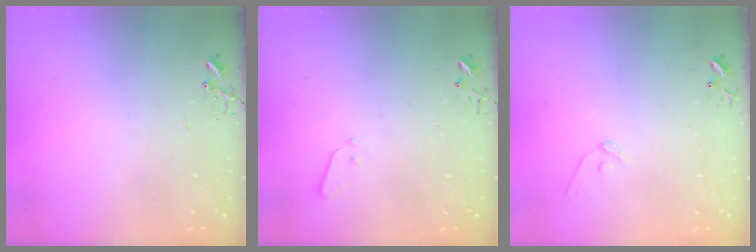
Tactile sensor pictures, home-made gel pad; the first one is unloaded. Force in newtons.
{"total": 2.9, "press": 2.8, "slide": 0.8}
{"total": 8.1, "press": 8.0, "slide": 0.8}